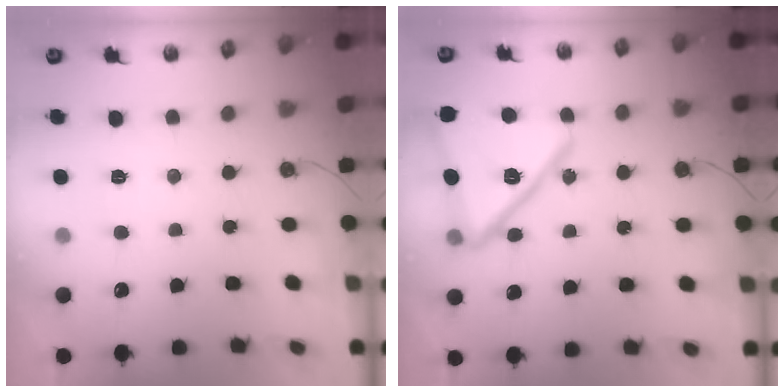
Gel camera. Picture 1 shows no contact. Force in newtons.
{"total": 21.3, "press": 21.2, "slide": 2.1}